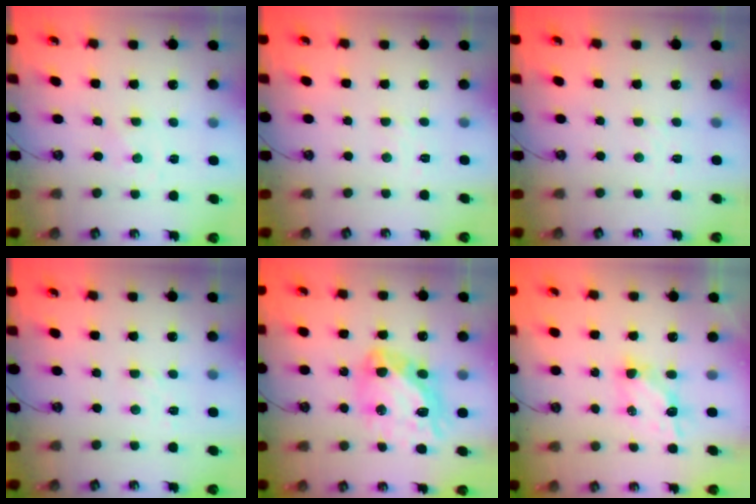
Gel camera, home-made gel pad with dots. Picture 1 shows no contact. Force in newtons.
{"total": 5.7, "press": 5.7, "slide": 0.7}
{"total": 3.0, "press": 3.0, "slide": 0.4}
{"total": 2.6, "press": 2.6, "slide": 0.6}
{"total": 17.2, "press": 17.1, "slide": 1.7}
{"total": 5.8, "press": 5.8, "slide": 0.4}